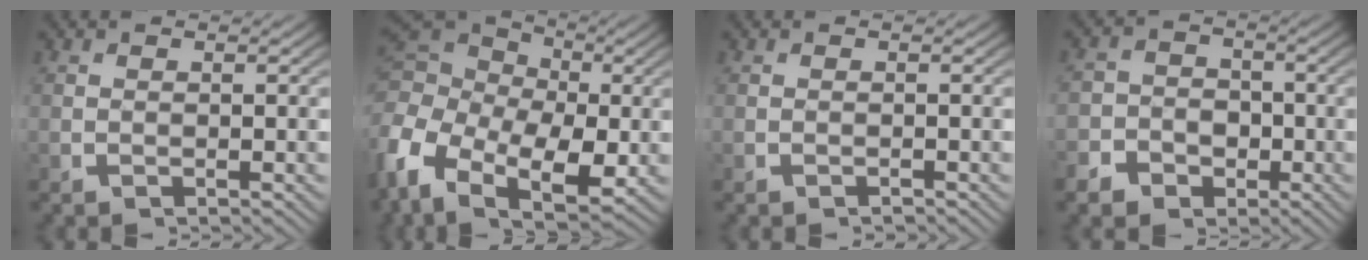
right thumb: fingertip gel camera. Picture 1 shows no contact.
{"total": 11.9, "force": [0.1, 8.2, 8.7], "torque": [-0.176, -0.029, 0.013]}
{"total": 0.6, "force": [-0.6, 0.0, 0.1], "torque": [-0.003, -0.001, -0.011]}
{"total": 5.9, "force": [-2.8, 5.0, 1.6], "torque": [-0.010, -0.022, -0.046]}